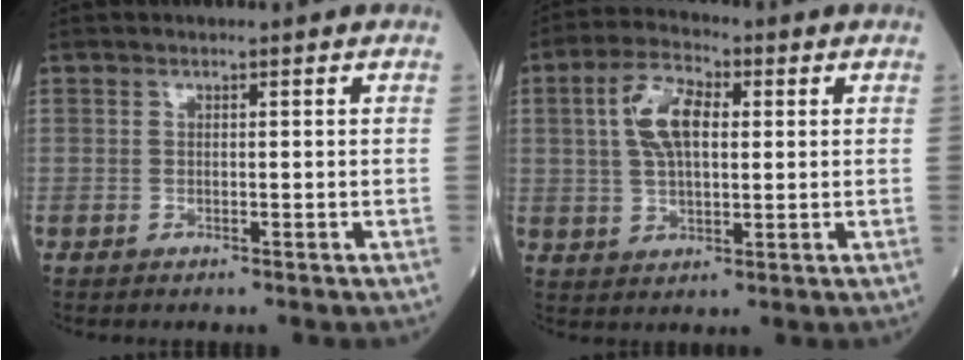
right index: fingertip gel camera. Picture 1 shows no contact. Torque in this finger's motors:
{"motor_torque": [0.33, 0.03, 0.19, 0.05]}